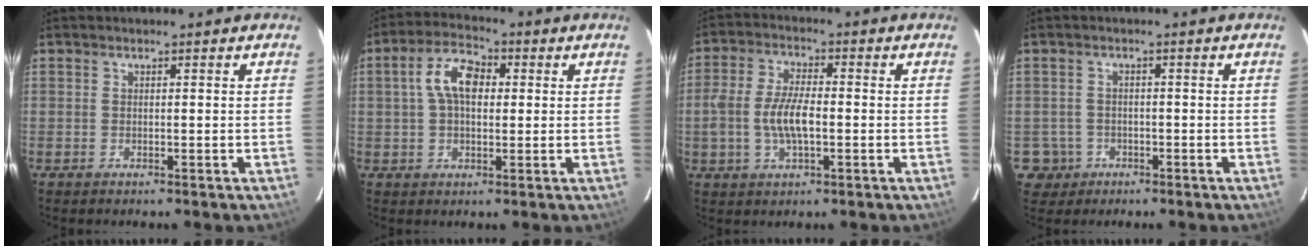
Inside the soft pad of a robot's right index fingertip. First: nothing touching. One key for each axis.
{"total": 8.1, "fx": 1.3, "fy": 4.7, "fz": 6.5, "tx": -0.123, "ty": 0.024, "tz": 0.023}
{"total": 8.0, "fx": -1.5, "fy": 3.4, "fz": 7.1, "tx": -0.146, "ty": 0.005, "tz": -0.028}
{"total": 4.6, "fx": -1.6, "fy": 4.3, "fz": 0.1, "tx": -0.011, "ty": 0.018, "tz": -0.022}